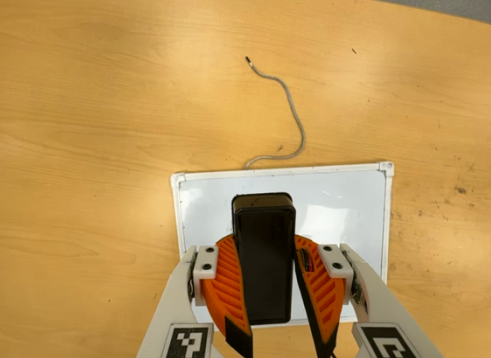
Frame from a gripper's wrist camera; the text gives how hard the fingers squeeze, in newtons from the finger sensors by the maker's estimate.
{"total": 10.2, "left": 9.7, "right": 10.8}